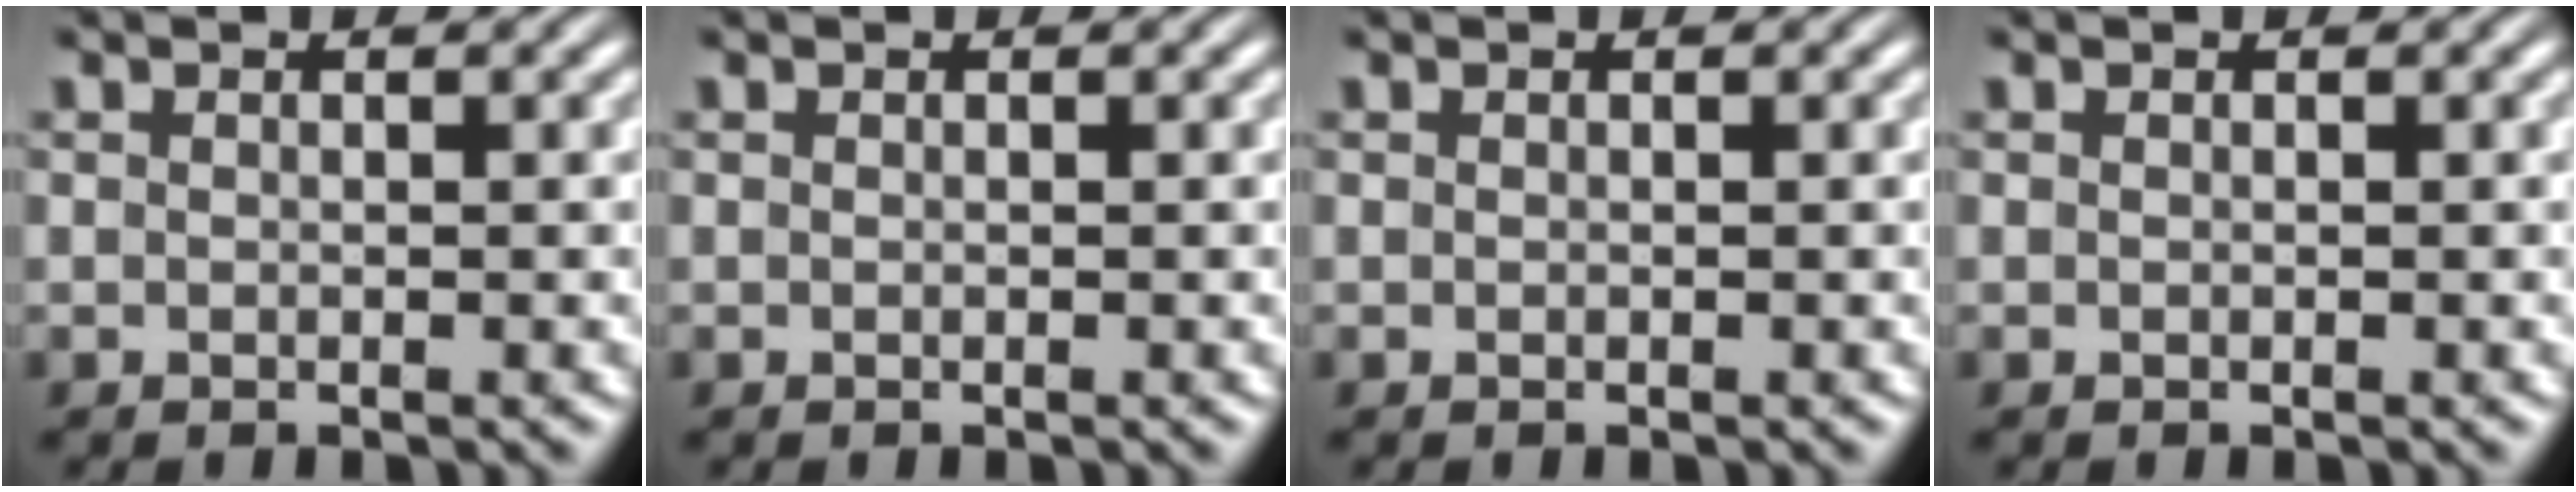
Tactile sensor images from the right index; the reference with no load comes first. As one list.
[{"total": 0.0}, {"total": 0.0}, {"total": 0.0}]